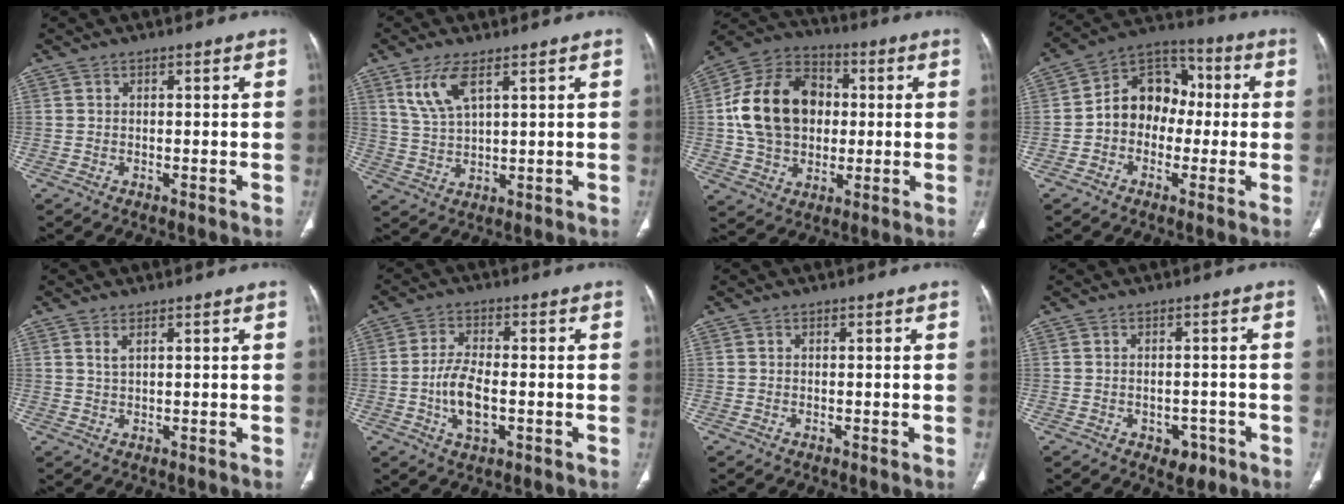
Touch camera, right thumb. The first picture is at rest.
{"total": 6.8, "force": [3.7, 2.2, 5.3], "torque": [-0.113, -0.013, 0.083]}
{"total": 18.3, "force": [1.3, 14.0, 11.7], "torque": [-0.187, 0.022, 0.022]}
{"total": 12.0, "force": [-0.8, 9.6, 7.1], "torque": [-0.075, 0.042, -0.028]}
{"total": 1.5, "force": [0.9, 0.4, 1.1], "torque": [-0.029, -0.003, 0.022]}
{"total": 7.2, "force": [-1.6, 3.3, 6.2], "torque": [-0.125, 0.006, -0.029]}
{"total": 0.0}
{"total": 3.9, "force": [-2.1, 2.5, 2.0], "torque": [-0.009, 0.012, -0.022]}